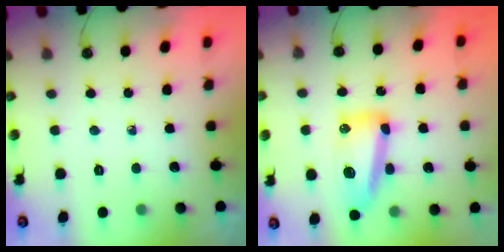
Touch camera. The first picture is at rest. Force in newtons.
{"total": 12.9, "press": 12.8, "slide": 1.2}